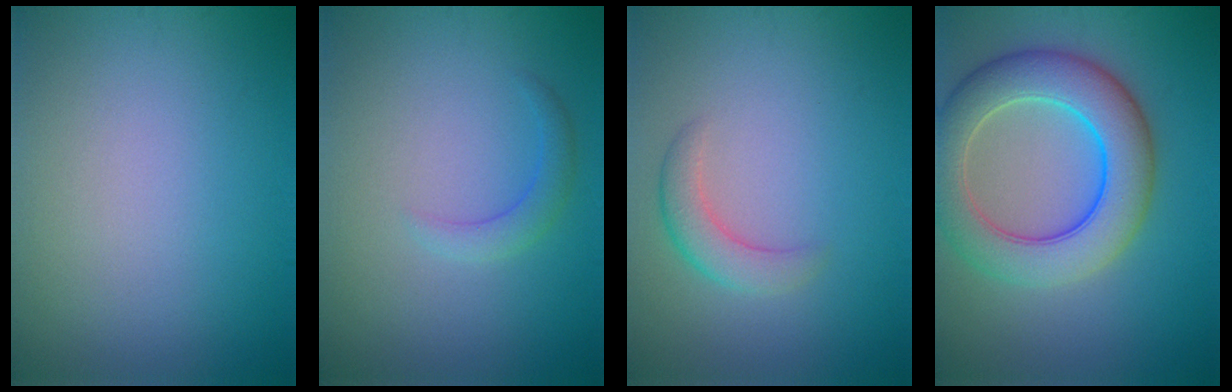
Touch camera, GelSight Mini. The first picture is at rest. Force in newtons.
{"total": 1.7, "press": 1.7, "slide": 0.1}
{"total": 2.5, "press": 2.5, "slide": 0.0}
{"total": 8.4, "press": 8.3, "slide": 0.6}